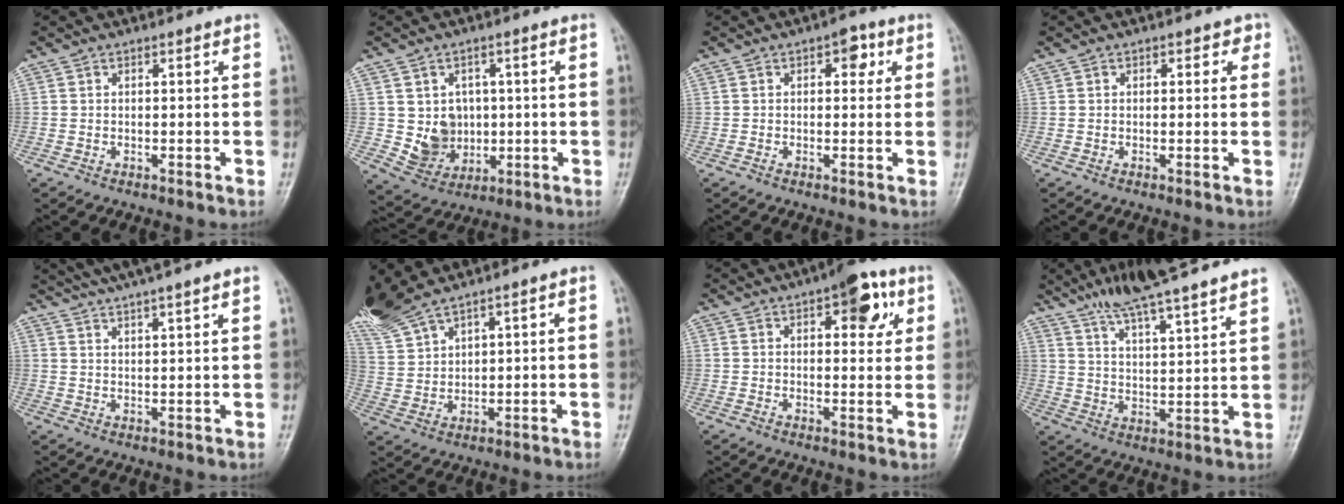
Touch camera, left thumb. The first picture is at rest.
{"total": 7.9, "force": [0.3, 7.0, 3.7], "torque": [-0.022, -0.003, 0.022]}
{"total": 3.5, "force": [1.1, 2.1, 2.6], "torque": [-0.013, 0.006, 0.007]}
{"total": 1.7, "force": [0.6, 1.2, 0.9], "torque": [0.009, 0.001, 0.002]}
{"total": 10.2, "force": [8.3, 0.2, 5.8], "torque": [-0.091, 0.005, 0.126]}
{"total": 10.6, "force": [8.8, 2.7, 5.2], "torque": [-0.125, -0.019, 0.197]}
{"total": 8.8, "force": [3.8, 3.9, 6.9], "torque": [-0.059, -0.007, 0.042]}
{"total": 15.2, "force": [12.2, 1.4, 9.0], "torque": [-0.133, -0.046, 0.202]}